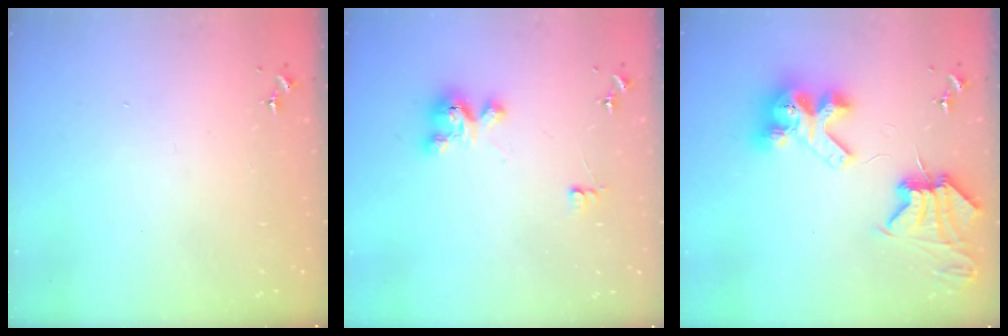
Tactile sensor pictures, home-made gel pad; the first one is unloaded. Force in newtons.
{"total": 4.2, "press": 4.2, "slide": 0.3}
{"total": 13.2, "press": 13.1, "slide": 1.7}